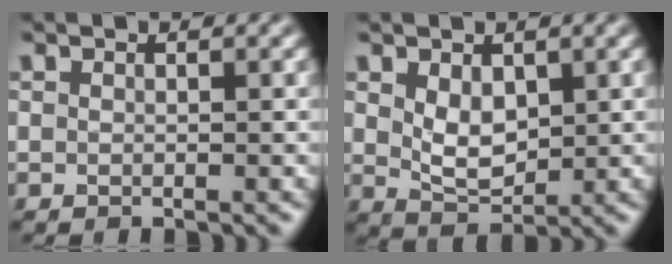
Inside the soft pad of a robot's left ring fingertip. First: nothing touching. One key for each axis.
{"total": 3.3, "fx": 0.8, "fy": 2.1, "fz": 2.4, "tx": -0.050, "ty": -0.005, "tz": 0.022}